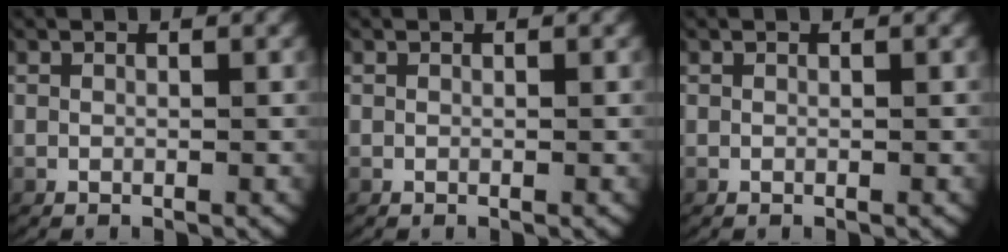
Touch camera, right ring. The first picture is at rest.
{"total": 0.0}
{"total": 0.0}